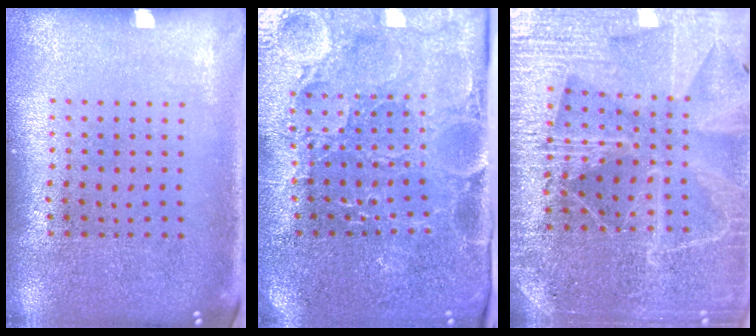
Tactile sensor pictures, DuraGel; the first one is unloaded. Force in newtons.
{"total": 3.8, "press": 3.8, "slide": 0.5}
{"total": 4.5, "press": 4.2, "slide": 1.7}